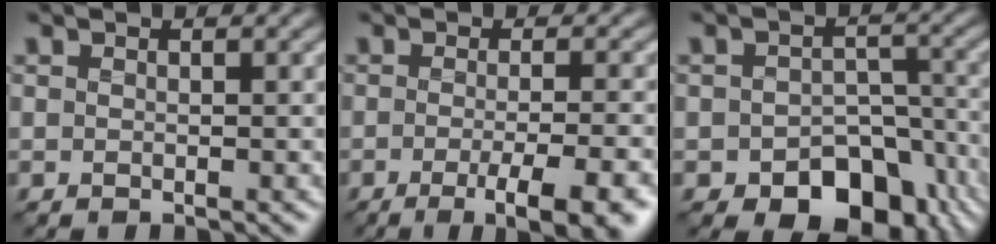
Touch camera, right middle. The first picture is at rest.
{"total": 7.2, "force": [-3.4, 2.0, 6.1], "torque": [-0.067, -0.008, -0.042]}
{"total": 8.1, "force": [-4.4, 5.0, 4.6], "torque": [-0.052, -0.015, -0.061]}